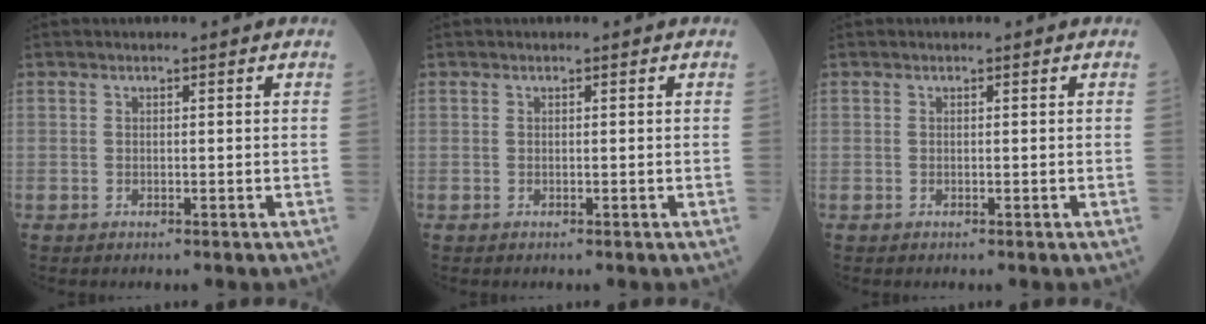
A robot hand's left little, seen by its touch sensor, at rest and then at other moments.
{"total": 0.0}
{"total": 0.0}